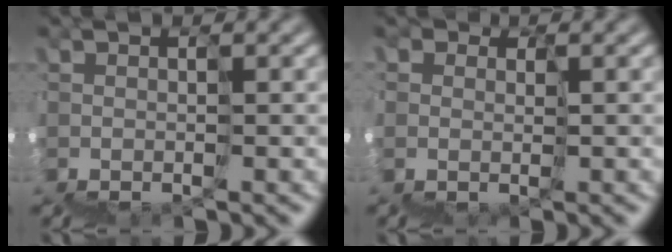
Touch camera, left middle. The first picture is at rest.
{"total": 3.0, "force": [0.4, 3.0, 0.2], "torque": [-0.006, 0.013, 0.012]}